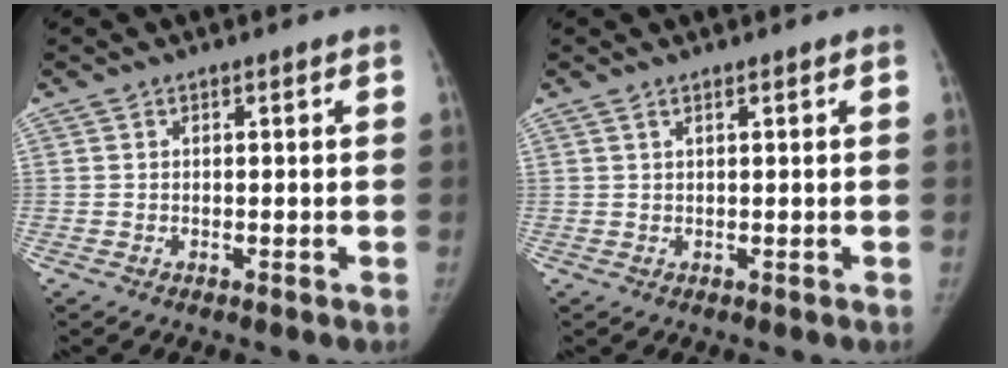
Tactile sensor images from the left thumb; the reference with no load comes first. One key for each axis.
{"total": 0.6, "fx": 0.4, "fy": 0.1, "fz": 0.5, "tx": -0.011, "ty": 0.007, "tz": 0.009}